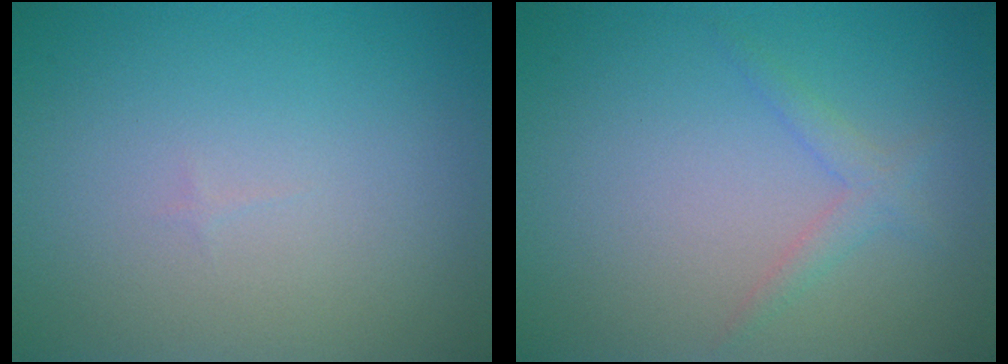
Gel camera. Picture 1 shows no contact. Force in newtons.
{"total": 1.5, "press": 1.5, "slide": 0.1}